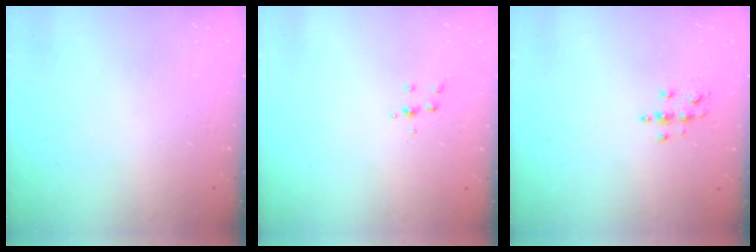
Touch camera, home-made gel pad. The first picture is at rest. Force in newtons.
{"total": 5.0, "press": 4.9, "slide": 0.8}
{"total": 3.8, "press": 3.8, "slide": 0.3}